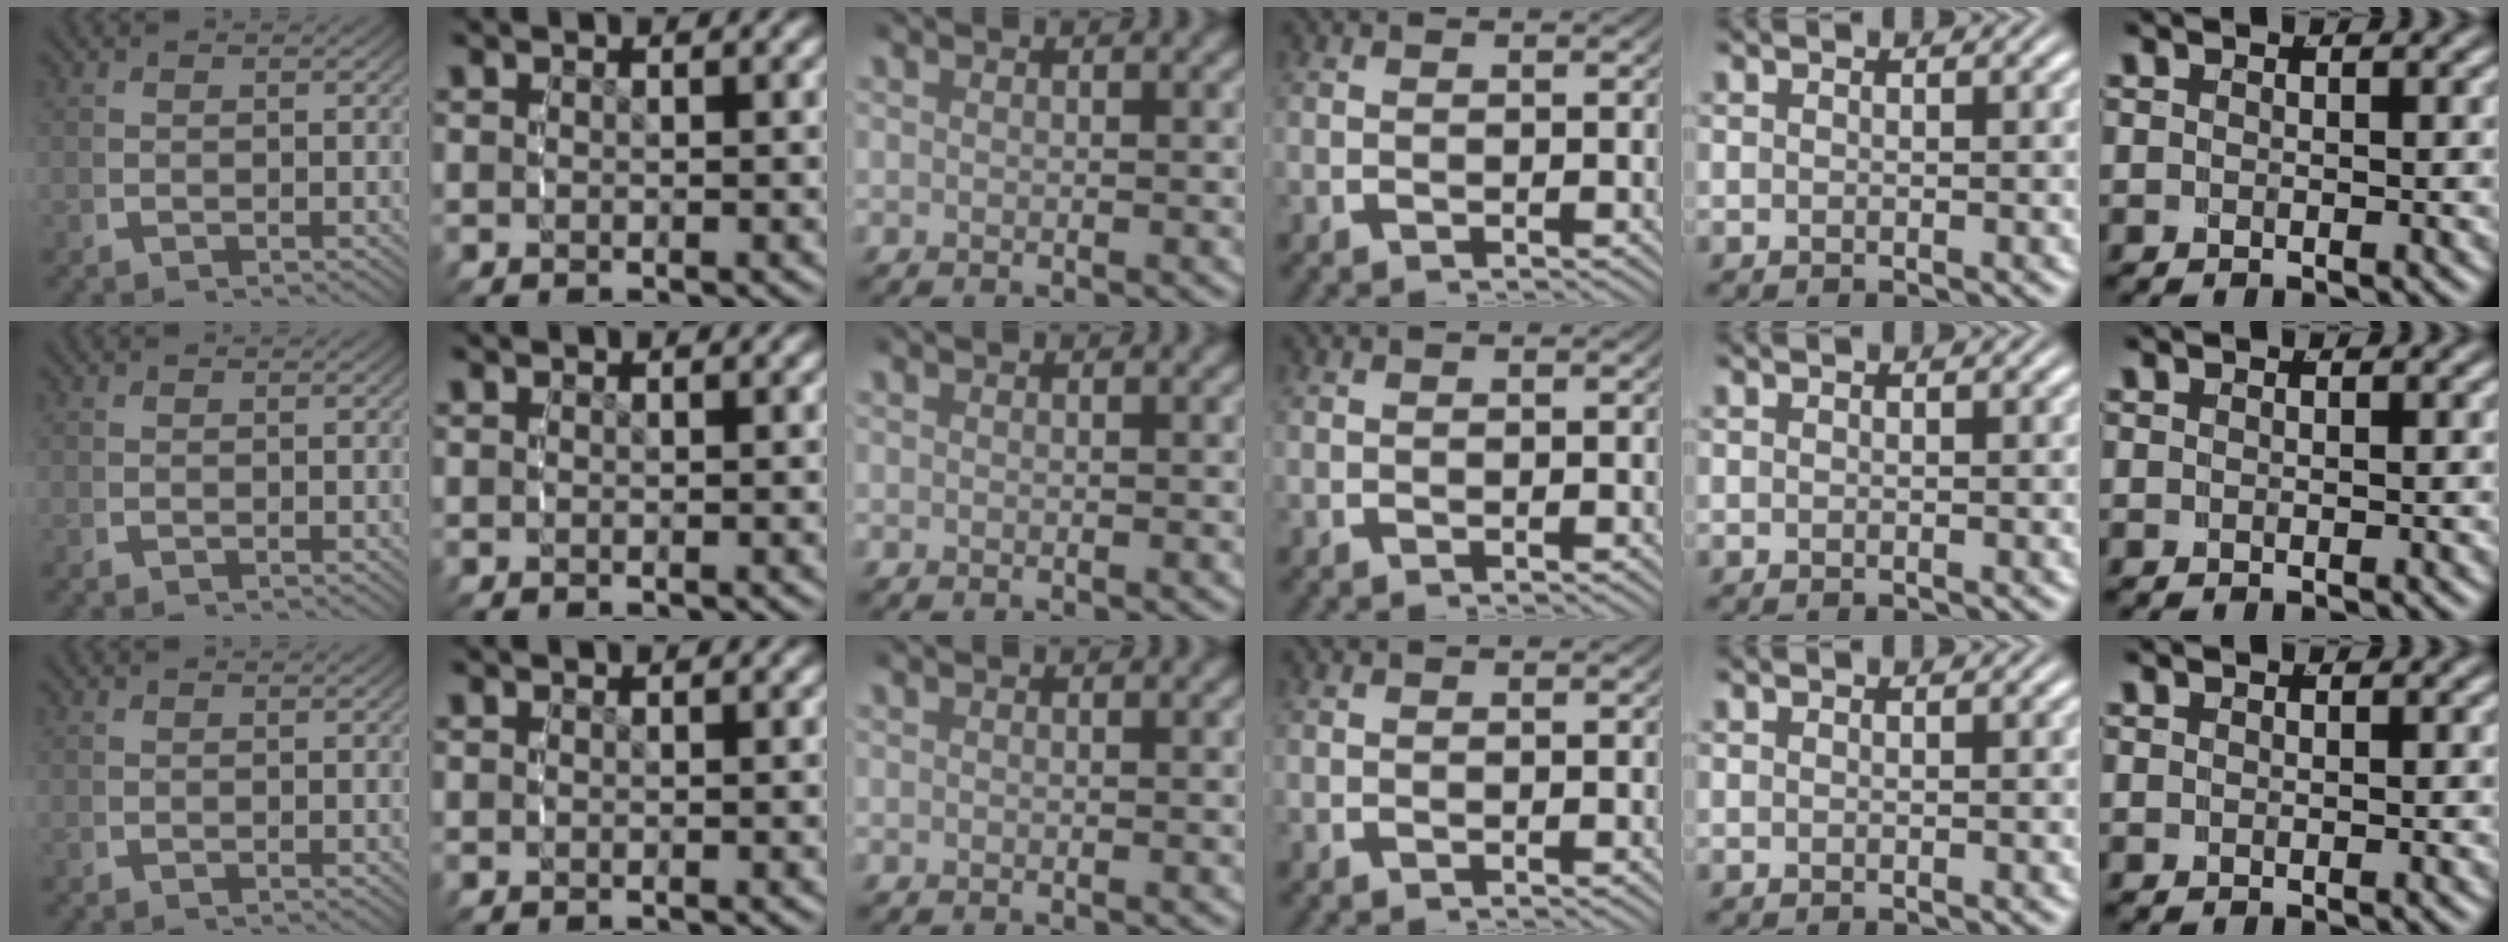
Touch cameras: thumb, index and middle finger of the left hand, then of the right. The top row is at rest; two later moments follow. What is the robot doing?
{"motion": "reach", "object": "ribbon"}